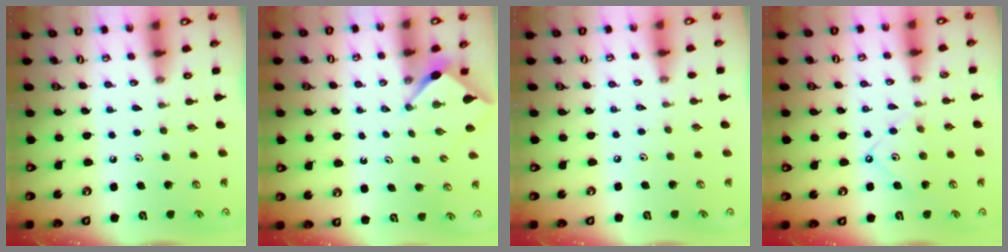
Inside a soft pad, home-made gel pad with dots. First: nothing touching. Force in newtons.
{"total": 2.6, "press": 2.6, "slide": 0.3}
{"total": 2.0, "press": 1.9, "slide": 0.4}
{"total": 6.7, "press": 6.7, "slide": 0.8}